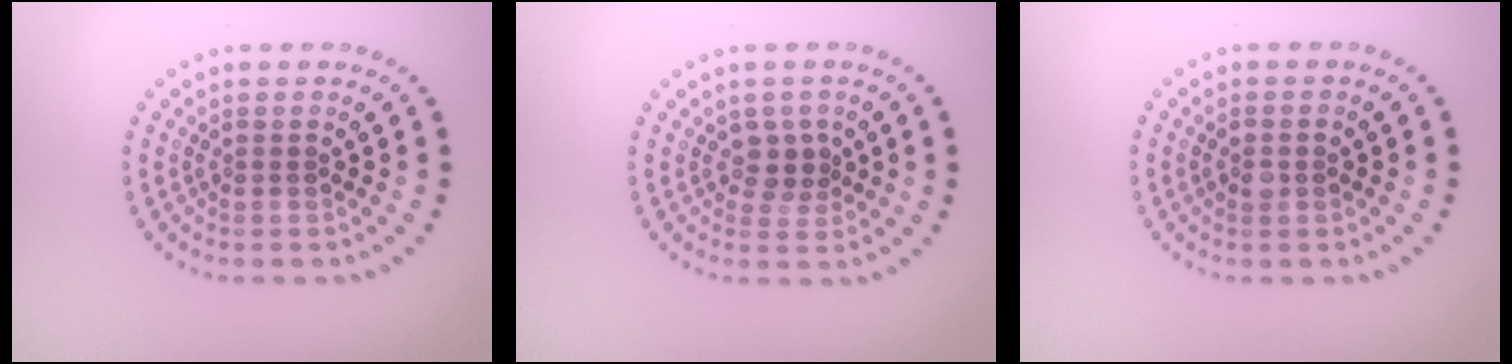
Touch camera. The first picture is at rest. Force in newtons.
{"total": 2.0, "press": 1.6, "slide": 1.2}
{"total": 1.4, "press": 1.4, "slide": 0.0}